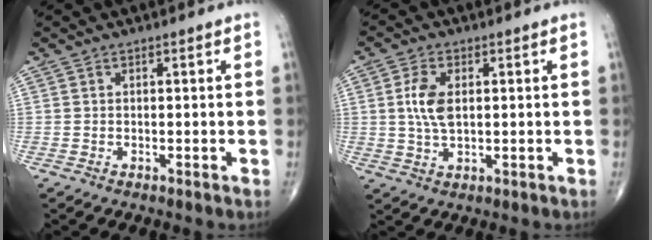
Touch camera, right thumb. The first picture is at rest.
{"total": 5.9, "force": [0.9, 3.2, 4.9], "torque": [-0.105, -0.001, 0.017]}